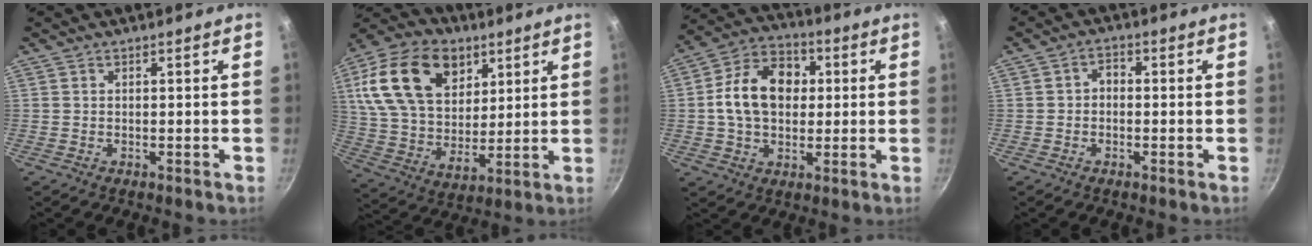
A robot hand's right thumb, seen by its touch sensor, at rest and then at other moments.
{"total": 22.6, "force": [9.0, 15.0, 14.3], "torque": [-0.236, -0.016, 0.161]}
{"total": 14.2, "force": [1.3, 10.4, 9.6], "torque": [-0.130, 0.022, 0.007]}
{"total": 2.6, "force": [-0.5, 2.0, 1.6], "torque": [-0.020, 0.013, -0.012]}